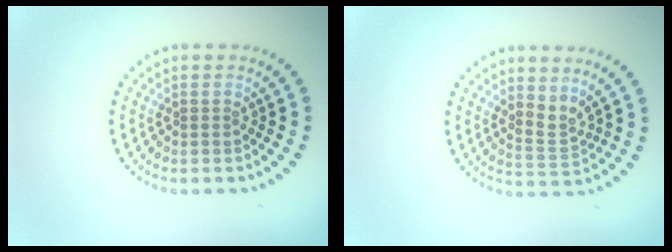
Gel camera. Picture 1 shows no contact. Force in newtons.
{"total": 2.2, "press": 1.6, "slide": 1.6}